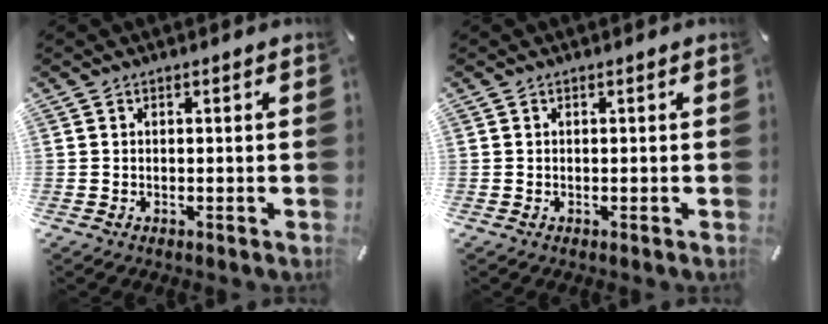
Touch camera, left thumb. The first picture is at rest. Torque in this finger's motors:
{"motor_torque": [0.00, 0.00, -0.01, 0.01, 0.00]}